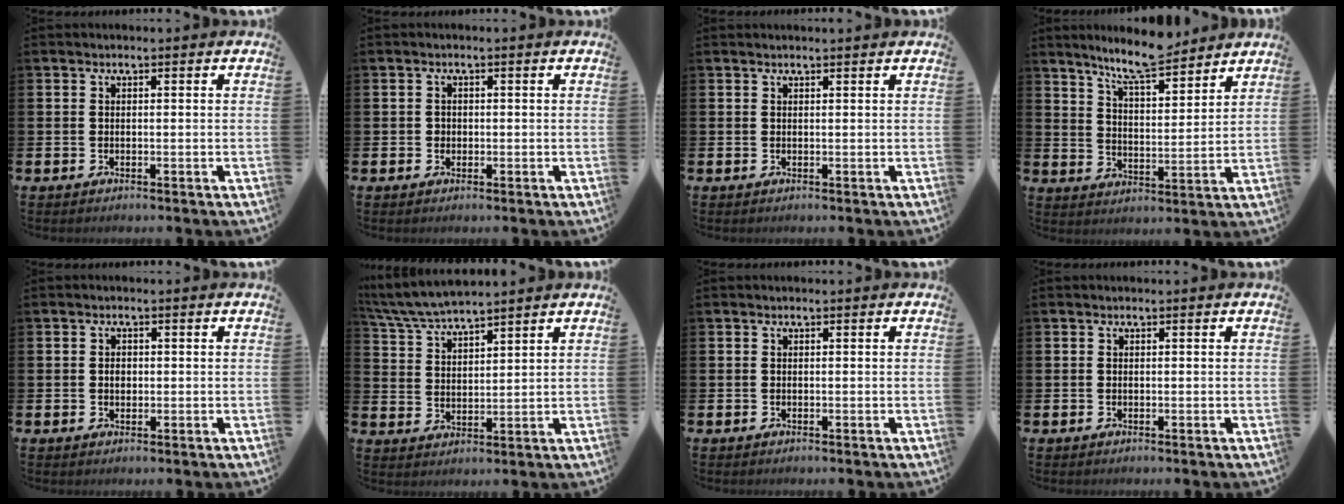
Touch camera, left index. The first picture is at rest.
{"total": 0.9, "force": [-0.1, 0.9, 0.1], "torque": [0.005, 0.003, -0.005]}
{"total": 0.0}
{"total": 8.3, "force": [7.8, 1.1, 2.8], "torque": [-0.075, -0.040, 0.140]}
{"total": 1.3, "force": [0.0, 1.0, 0.7], "torque": [0.002, 0.000, -0.006]}
{"total": 5.5, "force": [5.4, 0.4, 1.1], "torque": [-0.043, -0.026, 0.098]}
{"total": 0.0}
{"total": 0.0}